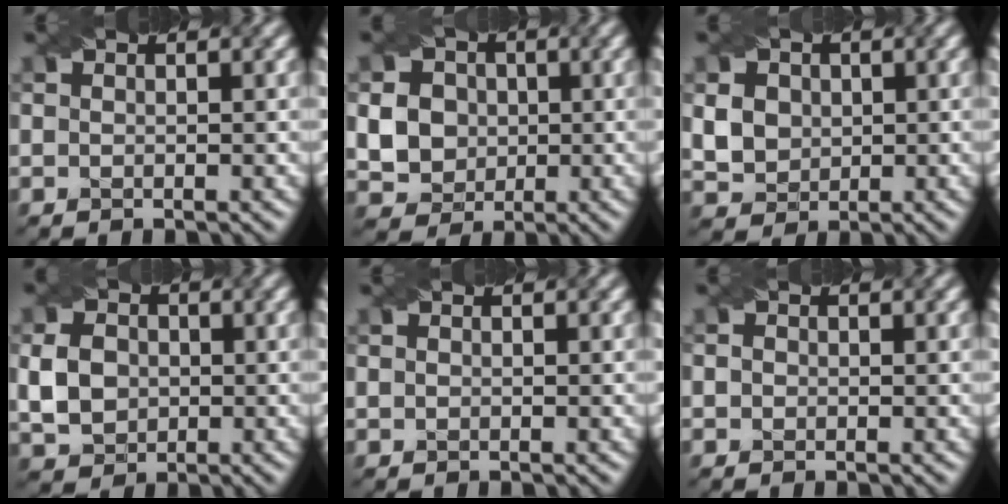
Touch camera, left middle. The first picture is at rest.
{"total": 6.4, "force": [0.3, 5.8, 2.9], "torque": [-0.062, 0.019, -0.006]}
{"total": 5.3, "force": [1.0, 4.6, 2.5], "torque": [-0.071, 0.015, 0.018]}
{"total": 4.3, "force": [-0.3, 3.5, 2.4], "torque": [-0.058, 0.003, -0.007]}
{"total": 0.0}
{"total": 0.6, "force": [-0.1, 0.5, 0.1], "torque": [-0.001, 0.001, -0.003]}